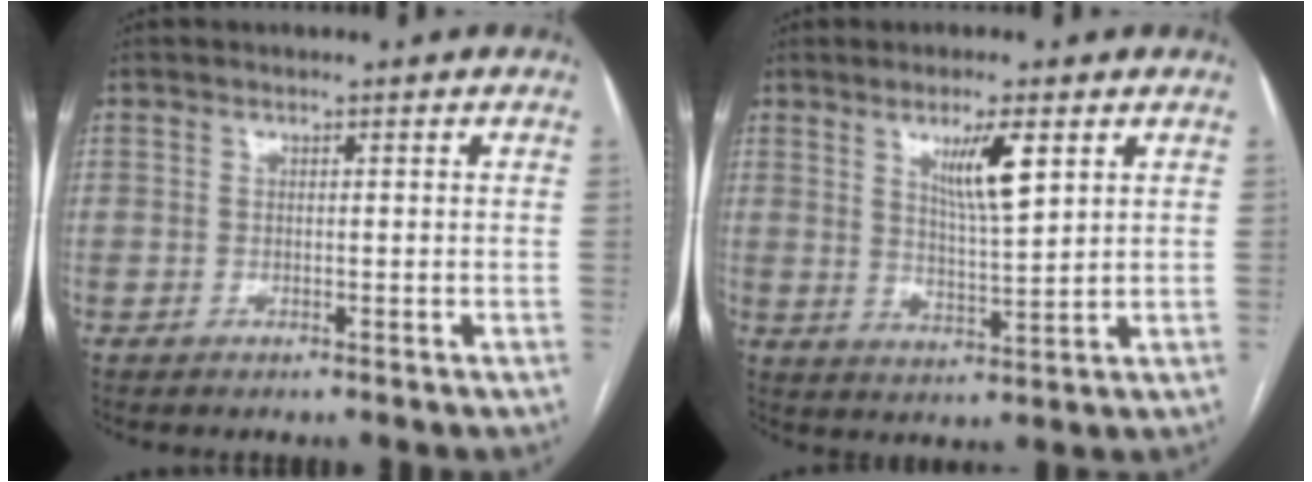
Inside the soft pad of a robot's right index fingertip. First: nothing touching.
{"total": 6.8, "force": [3.1, 0.5, 6.0], "torque": [-0.106, -0.009, 0.057]}